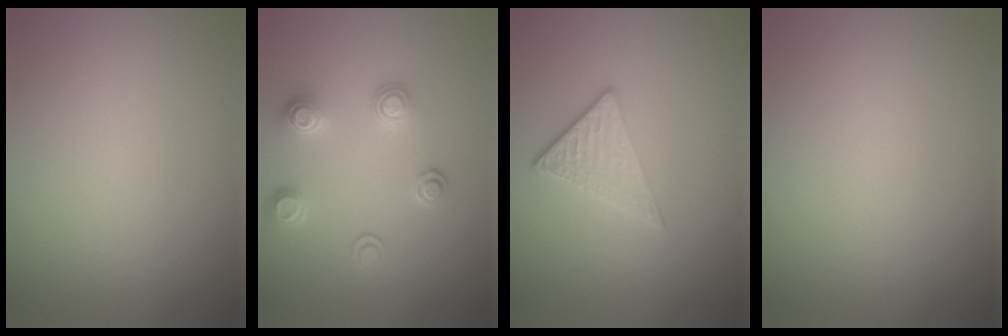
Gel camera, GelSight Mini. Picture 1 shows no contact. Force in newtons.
{"total": 2.6, "press": 2.6, "slide": 0.5}
{"total": 2.8, "press": 2.5, "slide": 1.3}
{"total": 0.0}